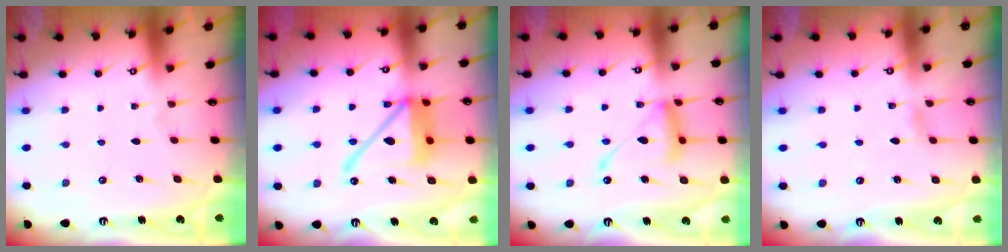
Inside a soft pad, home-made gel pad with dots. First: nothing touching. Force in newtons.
{"total": 16.0, "press": 15.9, "slide": 1.8}
{"total": 13.5, "press": 13.4, "slide": 1.2}
{"total": 1.2, "press": 1.1, "slide": 0.2}